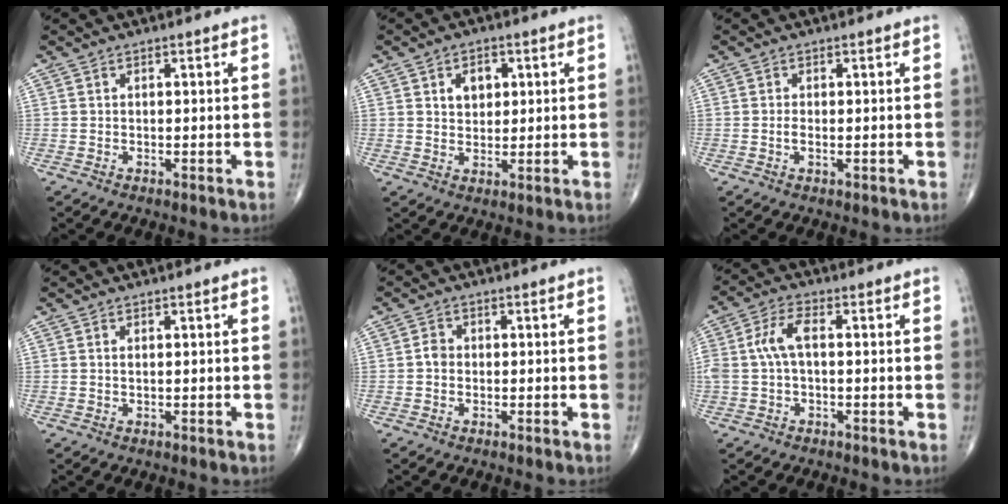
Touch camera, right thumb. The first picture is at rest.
{"total": 4.8, "force": [1.6, 3.4, 2.9], "torque": [-0.025, -0.007, 0.025]}
{"total": 1.4, "force": [-0.2, 0.6, 1.3], "torque": [-0.026, -0.002, -0.005]}
{"total": 0.5, "force": [0.2, 0.1, 0.4], "torque": [-0.010, 0.001, 0.004]}
{"total": 1.8, "force": [-0.3, 1.5, 0.9], "torque": [-0.009, 0.006, -0.008]}
{"total": 6.2, "force": [0.3, 3.0, 5.4], "torque": [-0.131, 0.022, 0.003]}